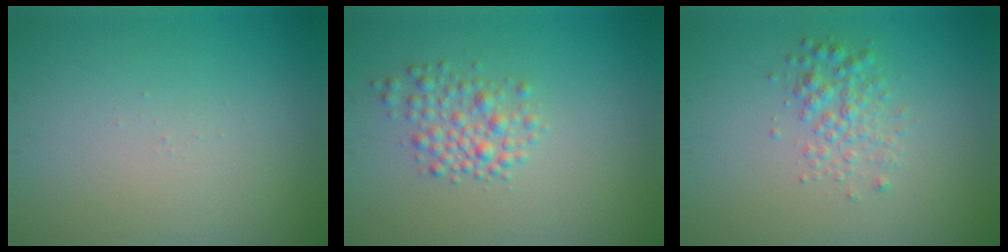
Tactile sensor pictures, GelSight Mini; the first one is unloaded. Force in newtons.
{"total": 2.6, "press": 2.6, "slide": 0.1}
{"total": 2.3, "press": 2.3, "slide": 0.1}